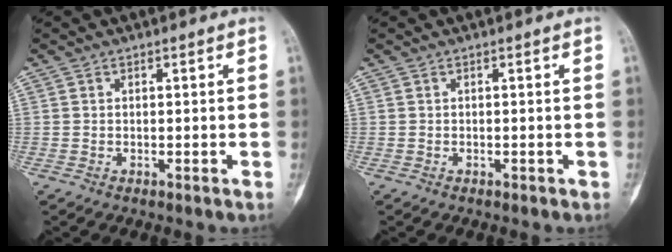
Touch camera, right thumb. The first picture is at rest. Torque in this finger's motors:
{"motor_torque": [0.00, 0.00, 0.02, -0.02, 0.01]}